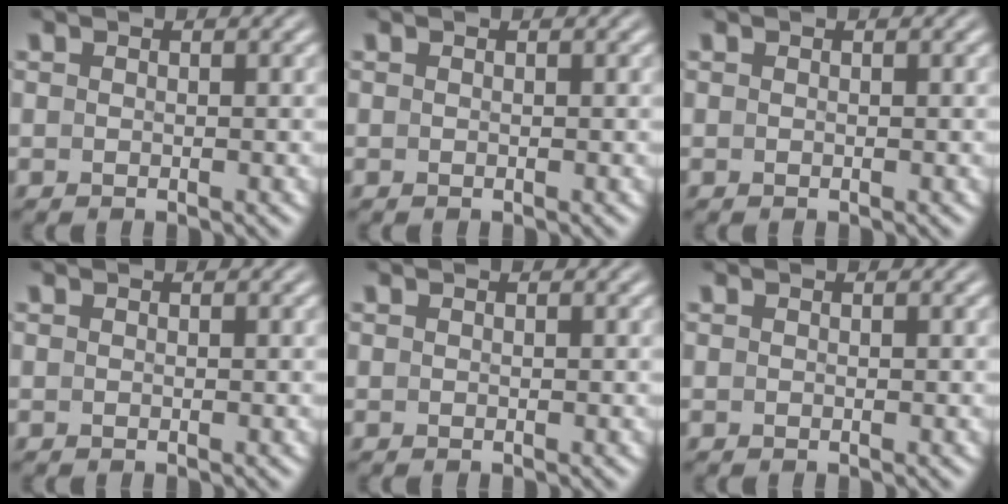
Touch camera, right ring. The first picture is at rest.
{"total": 0.0}
{"total": 0.0}
{"total": 0.0}
{"total": 0.0}
{"total": 0.0}